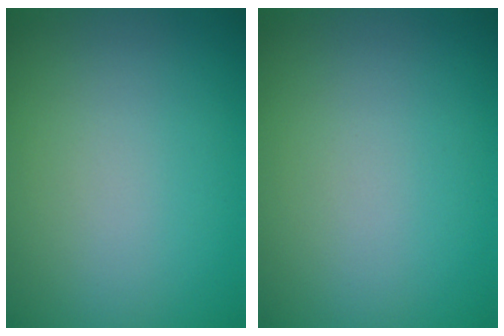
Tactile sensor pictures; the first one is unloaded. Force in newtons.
{"total": 0.0}